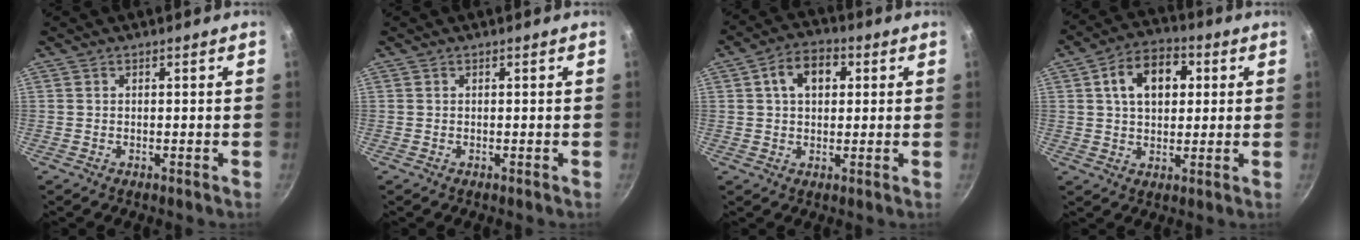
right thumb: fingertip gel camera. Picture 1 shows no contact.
{"total": 0.0}
{"total": 8.1, "force": [2.2, 5.5, 5.5], "torque": [-0.067, 0.012, 0.026]}
{"total": 11.5, "force": [2.9, 7.8, 8.0], "torque": [-0.099, 0.013, 0.036]}